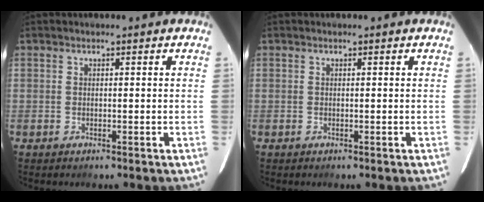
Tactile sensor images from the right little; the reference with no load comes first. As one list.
[{"total": 0.0}]